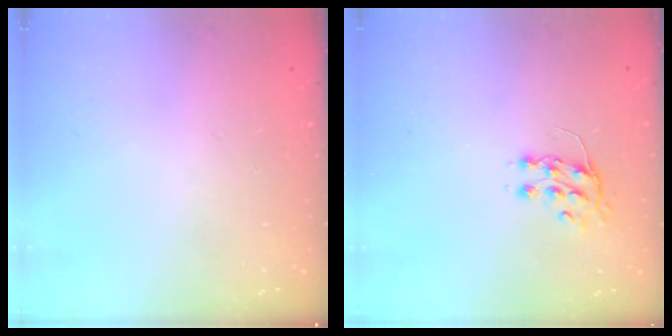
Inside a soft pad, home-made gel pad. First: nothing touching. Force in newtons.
{"total": 7.6, "press": 7.5, "slide": 0.9}